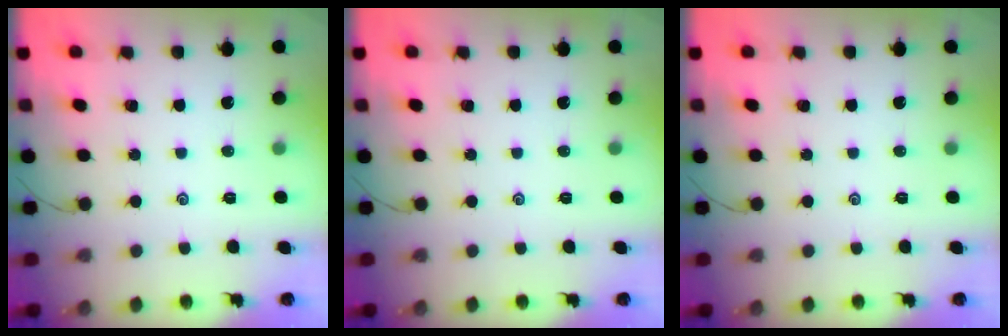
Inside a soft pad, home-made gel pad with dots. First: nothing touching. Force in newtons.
{"total": 0.0}
{"total": 0.0}